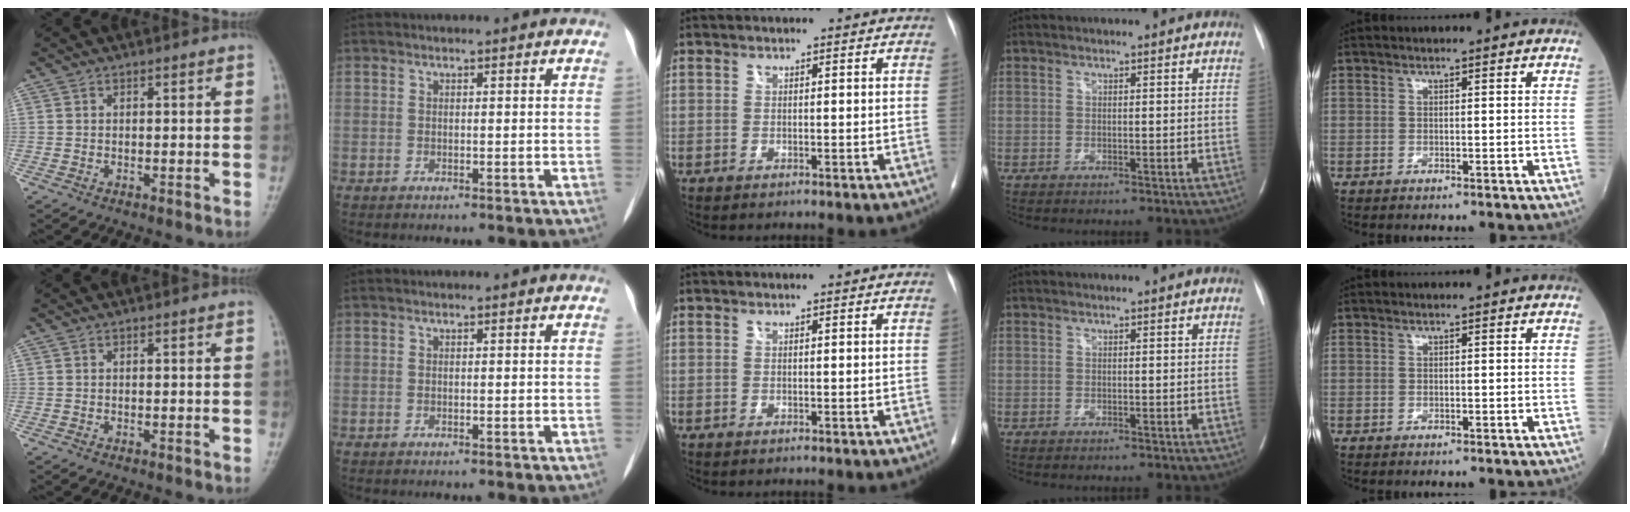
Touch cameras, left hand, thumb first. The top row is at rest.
{}